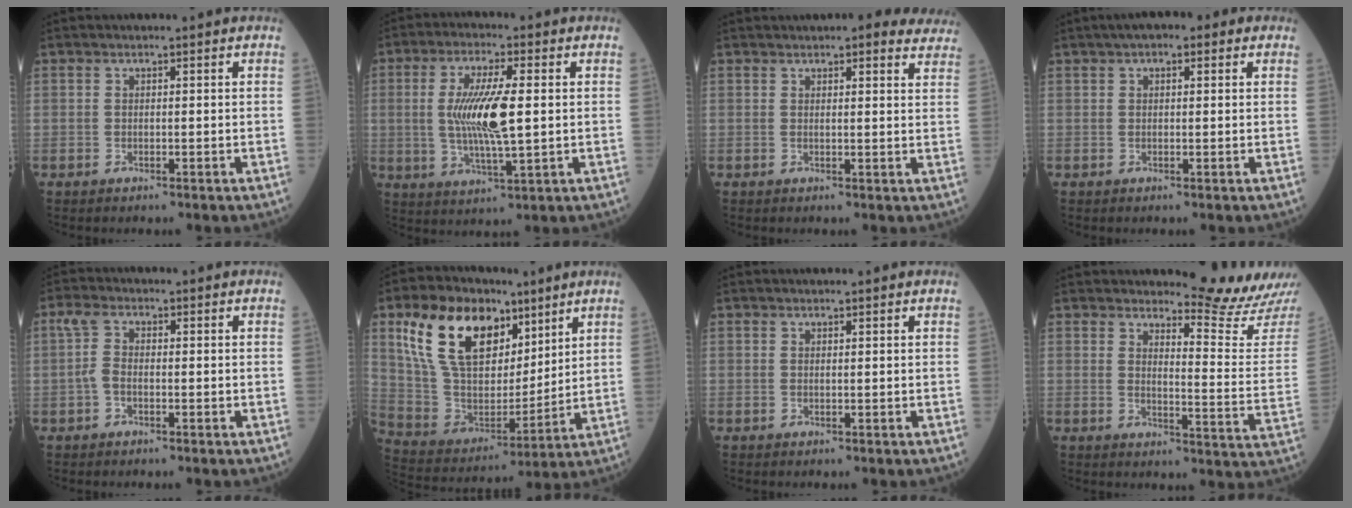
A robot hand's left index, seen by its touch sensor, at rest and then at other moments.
{"total": 10.2, "force": [0.7, 1.6, 10.1], "torque": [-0.206, -0.002, 0.017]}
{"total": 9.7, "force": [8.9, 2.3, 3.3], "torque": [-0.018, 0.006, 0.081]}
{"total": 4.5, "force": [2.6, 2.0, 3.1], "torque": [-0.050, 0.030, 0.036]}
{"total": 2.8, "force": [-0.5, 1.4, 2.4], "torque": [-0.059, 0.008, -0.011]}
{"total": 18.0, "force": [9.7, 10.2, 11.2], "torque": [-0.233, 0.033, 0.188]}
{"total": 0.9, "force": [0.8, 0.2, 0.3], "torque": [-0.010, 0.011, 0.013]}
{"total": 11.5, "force": [11.3, -2.0, 0.6], "torque": [-0.007, -0.117, 0.130]}